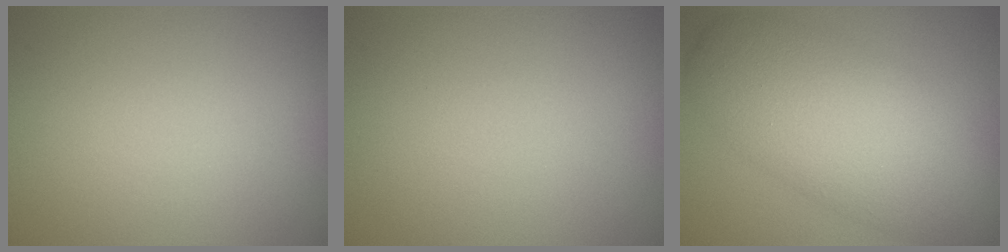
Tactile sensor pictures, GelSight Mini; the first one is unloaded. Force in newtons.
{"total": 0.0}
{"total": 8.7, "press": 8.6, "slide": 0.3}